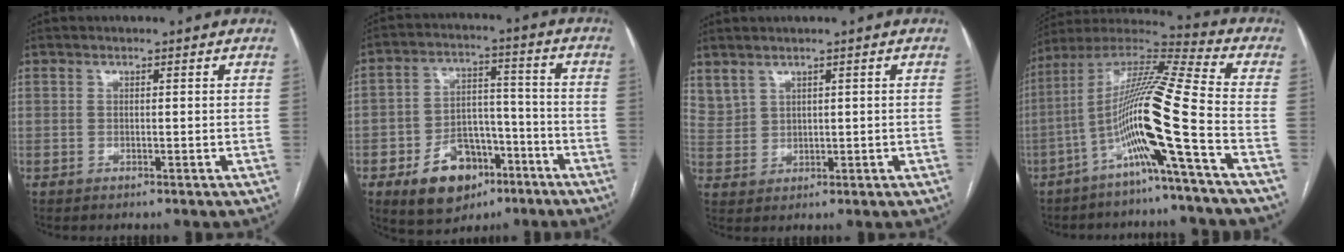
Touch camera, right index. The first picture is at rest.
{"total": 12.2, "force": [-6.3, 7.8, 6.9], "torque": [-0.110, 0.022, -0.094]}
{"total": 3.4, "force": [2.7, 1.9, 0.9], "torque": [-0.026, 0.006, 0.069]}
{"total": 15.2, "force": [-5.7, -2.1, 13.9], "torque": [-0.269, 0.005, -0.117]}